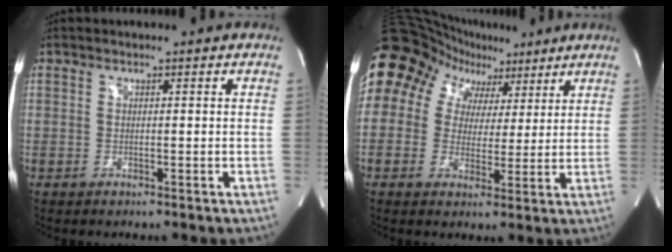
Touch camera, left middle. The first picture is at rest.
{"total": 17.7, "force": [9.8, 13.4, 6.1], "torque": [-0.157, 0.081, 0.169]}